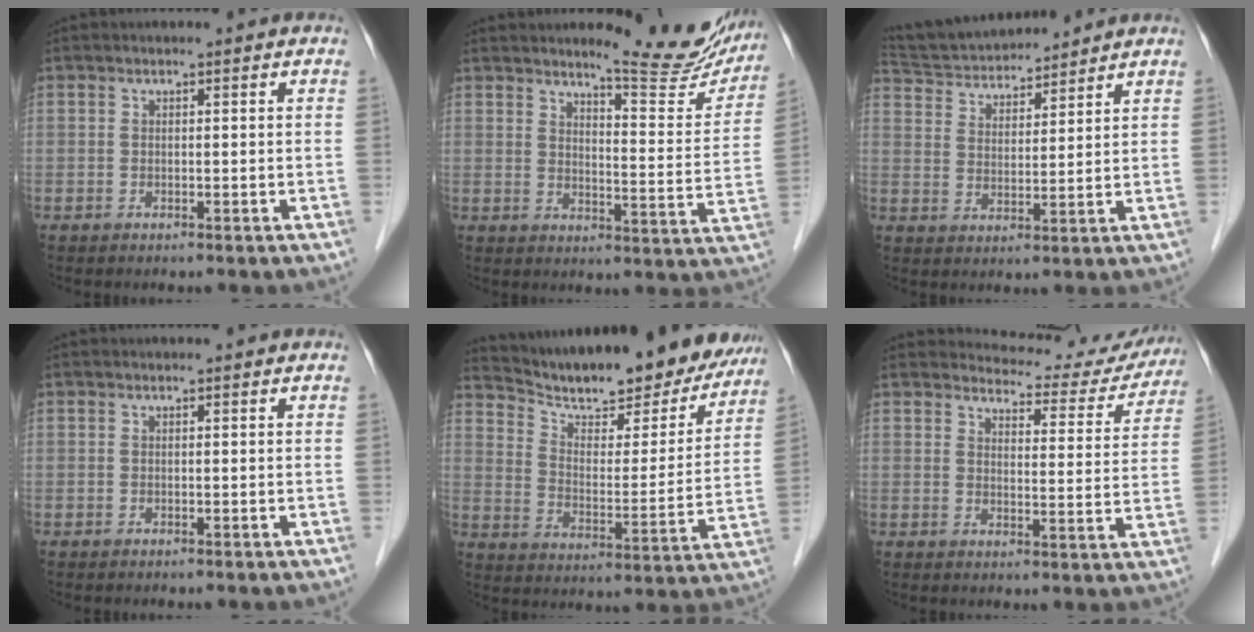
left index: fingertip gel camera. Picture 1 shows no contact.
{"total": 13.1, "force": [11.9, 1.8, 5.0], "torque": [-0.054, -0.042, 0.140]}
{"total": 13.1, "force": [12.3, 2.4, 3.8], "torque": [-0.073, 0.029, 0.215]}
{"total": 0.0}
{"total": 23.6, "force": [21.3, 5.1, 8.7], "torque": [-0.132, -0.023, 0.295]}
{"total": 12.6, "force": [12.3, 2.8, 0.8], "torque": [0.006, -0.032, 0.130]}